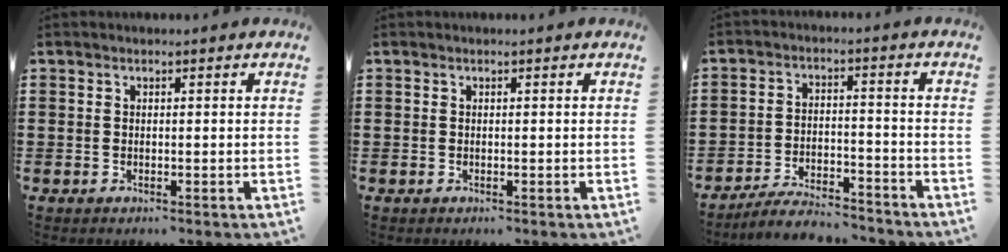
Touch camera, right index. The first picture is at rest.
{"total": 0.0}
{"total": 5.6, "force": [-5.4, 0.2, 1.5], "torque": [-0.031, 0.000, -0.105]}